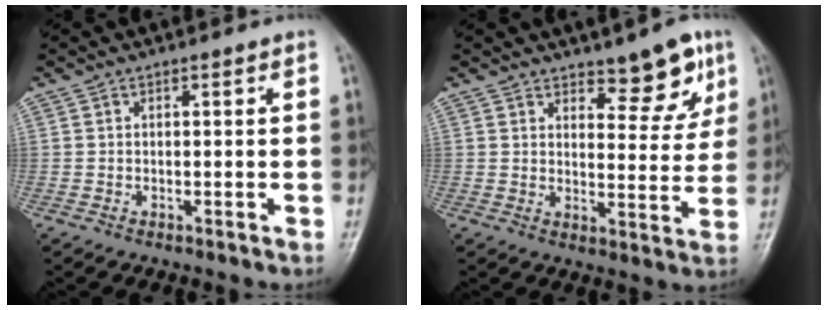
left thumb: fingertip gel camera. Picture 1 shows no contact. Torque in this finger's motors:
{"motor_torque": [0.26, 0.20, 0.16, -0.06, 0.06]}